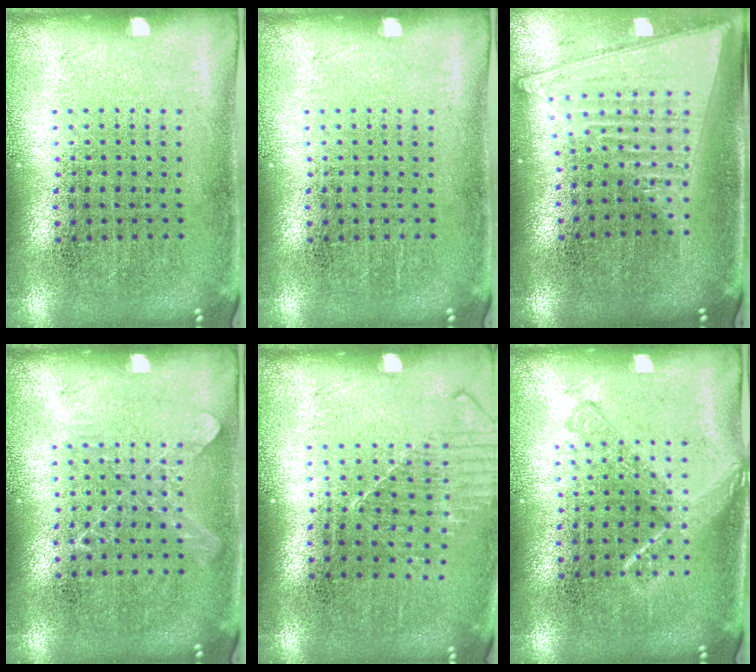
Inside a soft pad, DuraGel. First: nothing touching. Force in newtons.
{"total": 0.0}
{"total": 1.9, "press": 1.7, "slide": 0.9}
{"total": 1.0, "press": 1.0, "slide": 0.3}
{"total": 1.2, "press": 1.2, "slide": 0.4}
{"total": 2.3, "press": 2.3, "slide": 0.4}